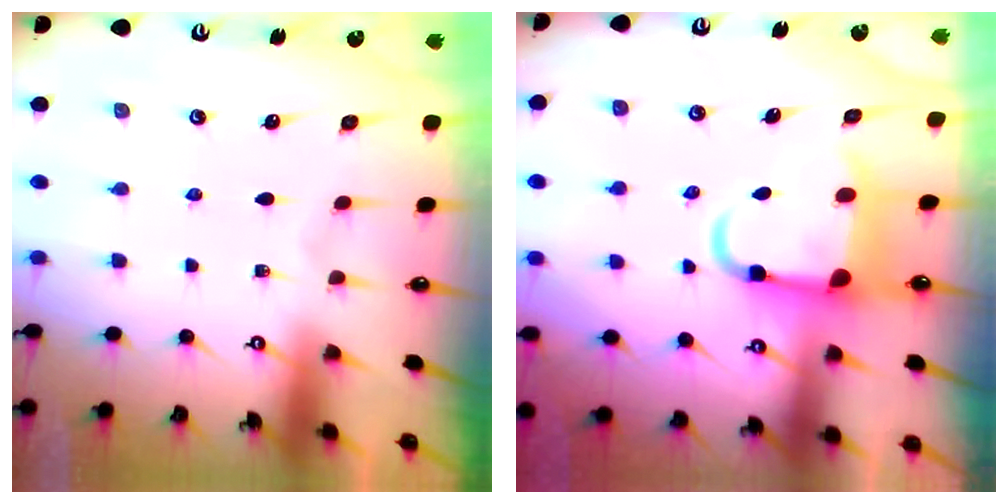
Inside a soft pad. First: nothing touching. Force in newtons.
{"total": 7.0, "press": 6.7, "slide": 1.9}